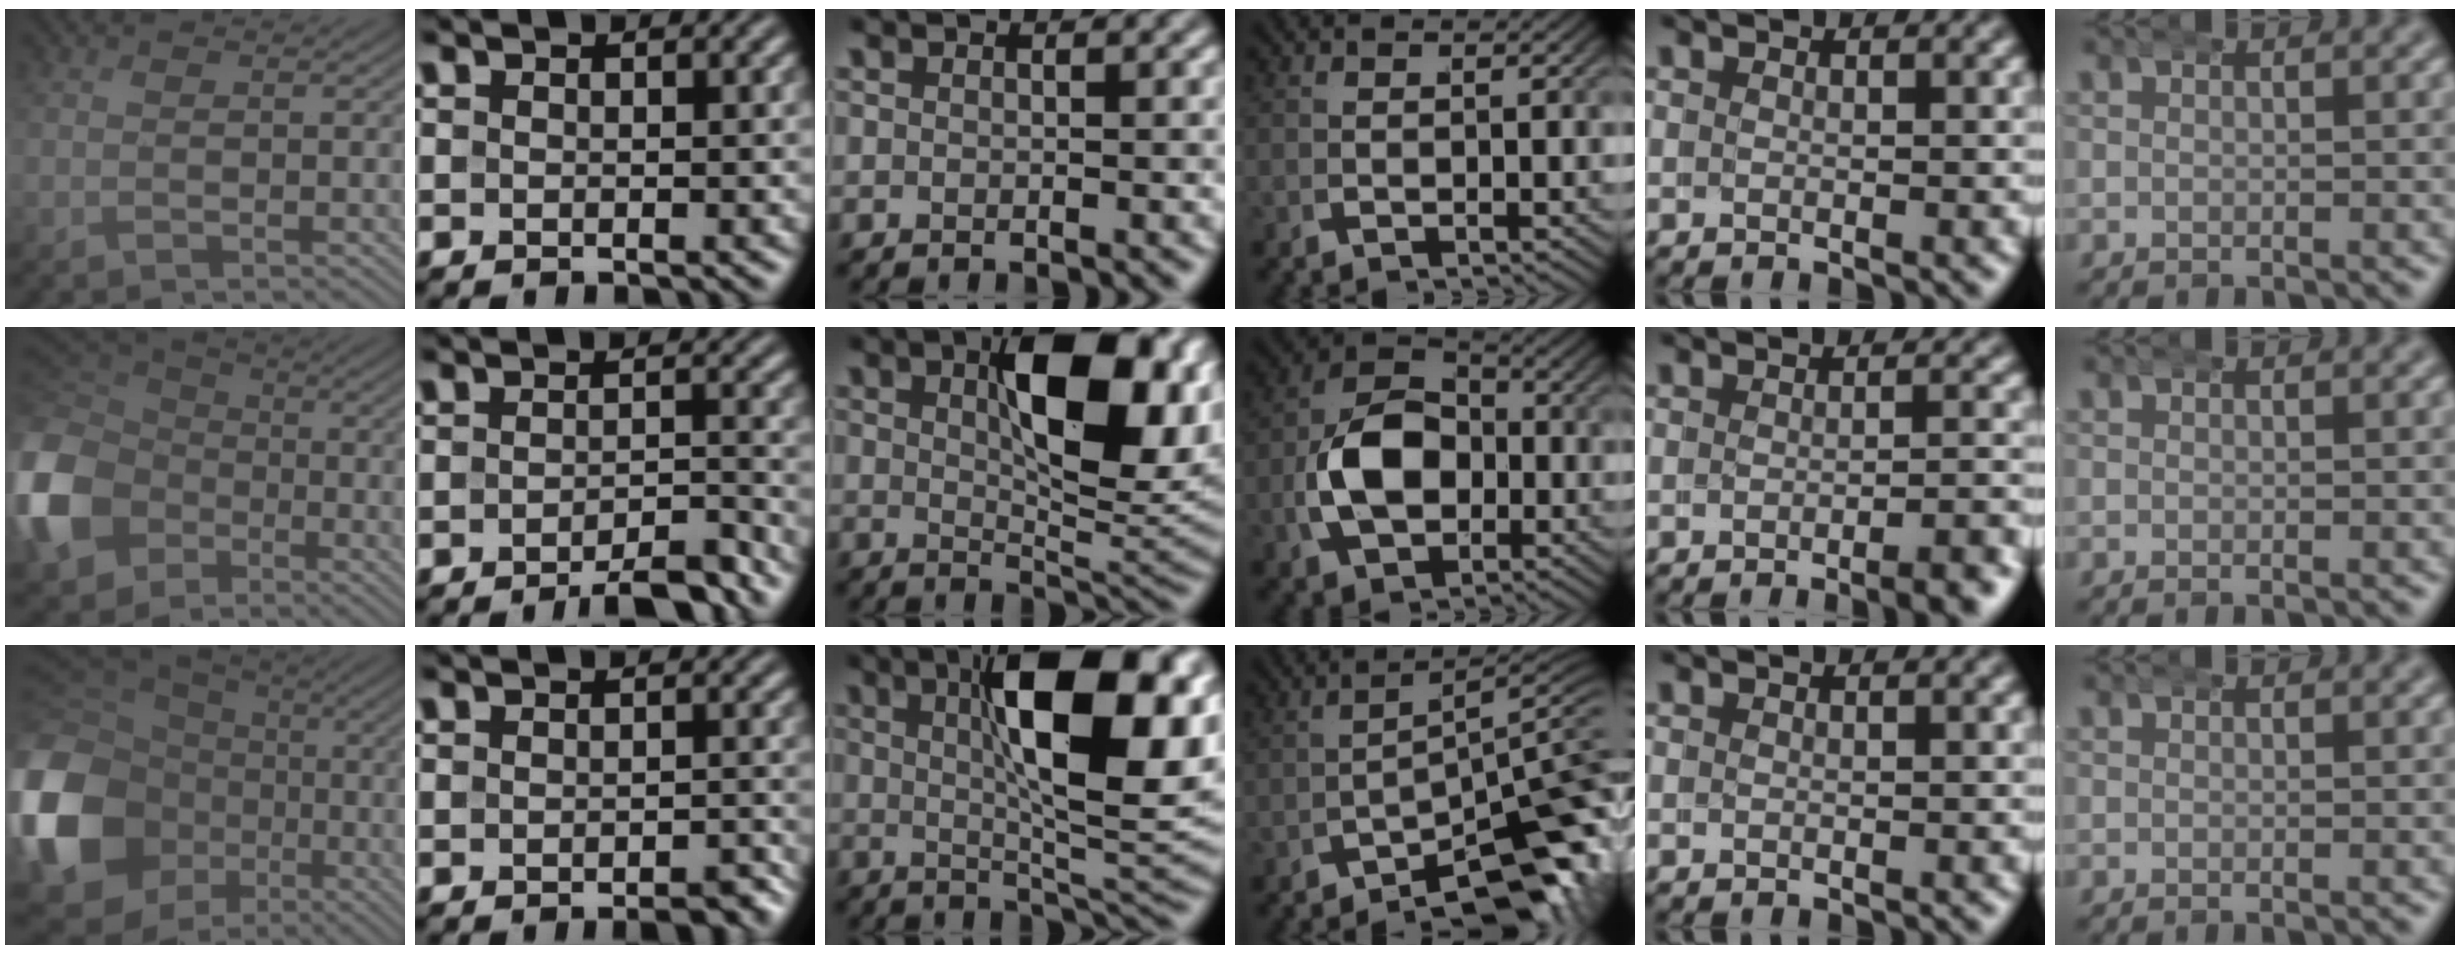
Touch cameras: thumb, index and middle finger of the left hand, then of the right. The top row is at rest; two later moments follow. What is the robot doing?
{"motion": "wrap", "object": "bandana"}